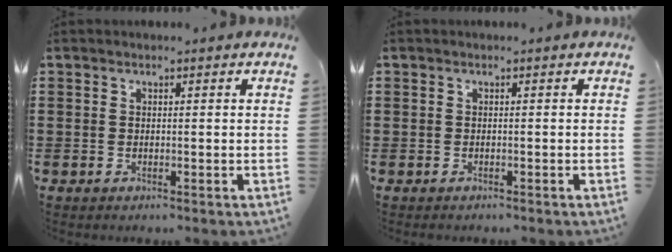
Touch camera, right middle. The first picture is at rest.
{"total": 0.6, "force": [-0.5, 0.4, -0.1], "torque": [0.001, 0.001, -0.011]}